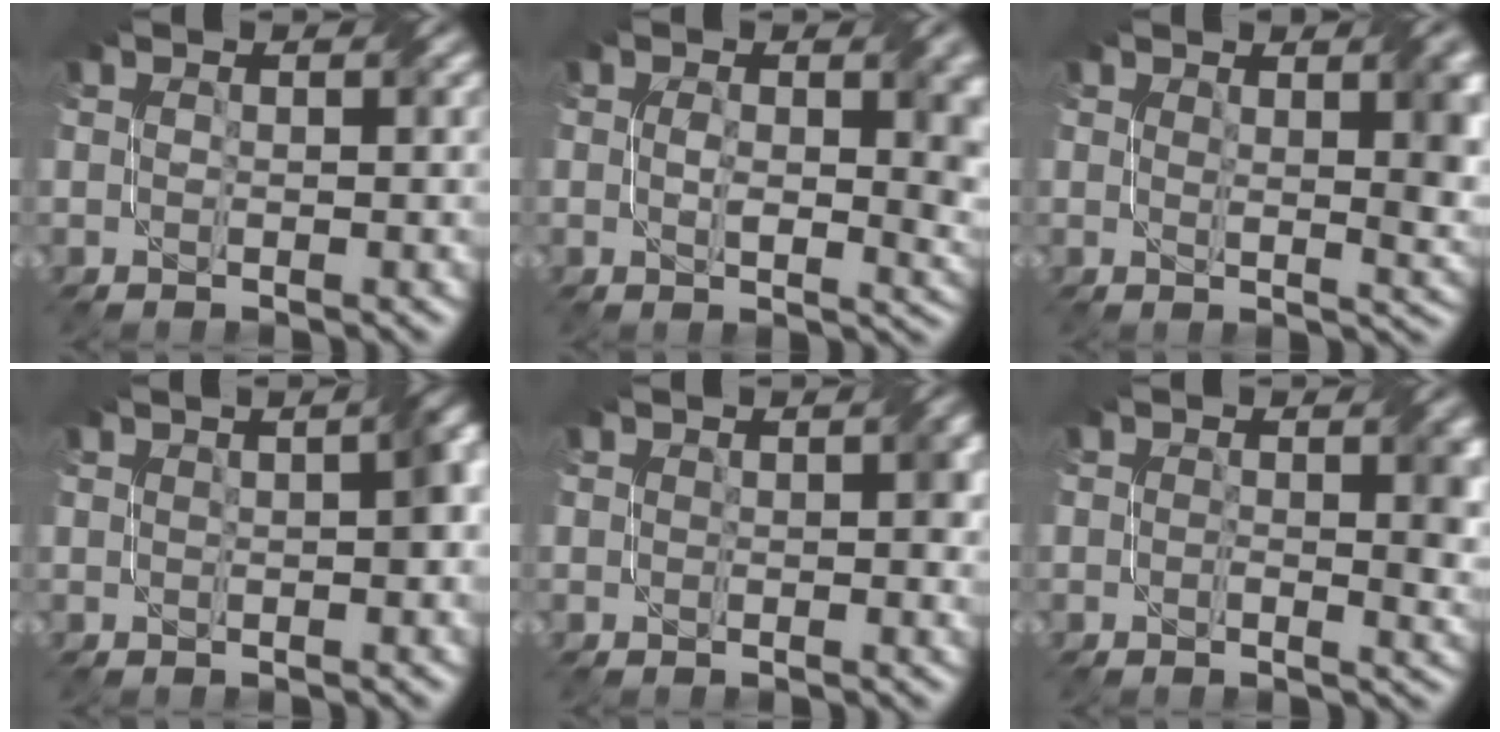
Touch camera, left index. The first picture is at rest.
{"total": 6.1, "force": [0.4, 2.9, 5.3], "torque": [-0.072, -0.004, 0.010]}
{"total": 4.9, "force": [1.8, 1.5, 4.3], "torque": [-0.049, -0.003, 0.032]}
{"total": 3.2, "force": [0.4, 0.9, 3.1], "torque": [-0.035, 0.015, 0.008]}
{"total": 2.0, "force": [0.4, 1.0, 1.7], "torque": [-0.018, 0.004, 0.007]}
{"total": 3.2, "force": [0.2, 1.2, 2.9], "torque": [-0.039, -0.002, 0.001]}